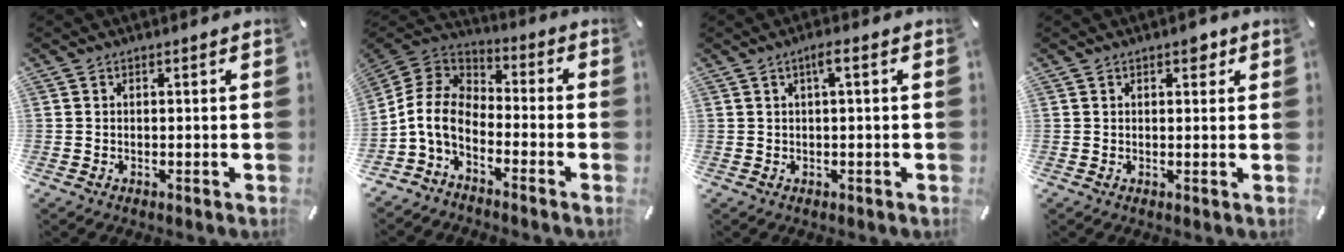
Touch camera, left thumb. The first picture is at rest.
{"total": 9.8, "force": [-5.3, 6.0, 5.7], "torque": [-0.144, 0.012, -0.108]}
{"total": 2.5, "force": [0.4, 0.3, 2.4], "torque": [-0.048, 0.002, 0.005]}
{"total": 2.6, "force": [1.4, 1.6, 1.5], "torque": [-0.008, -0.004, 0.018]}